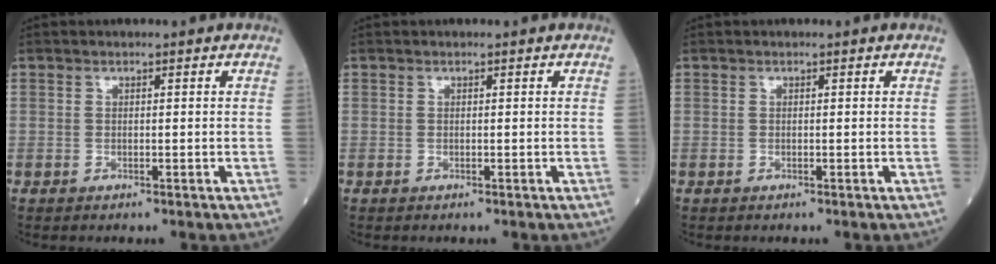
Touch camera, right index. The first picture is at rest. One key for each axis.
{"total": 0.0}
{"total": 0.0}